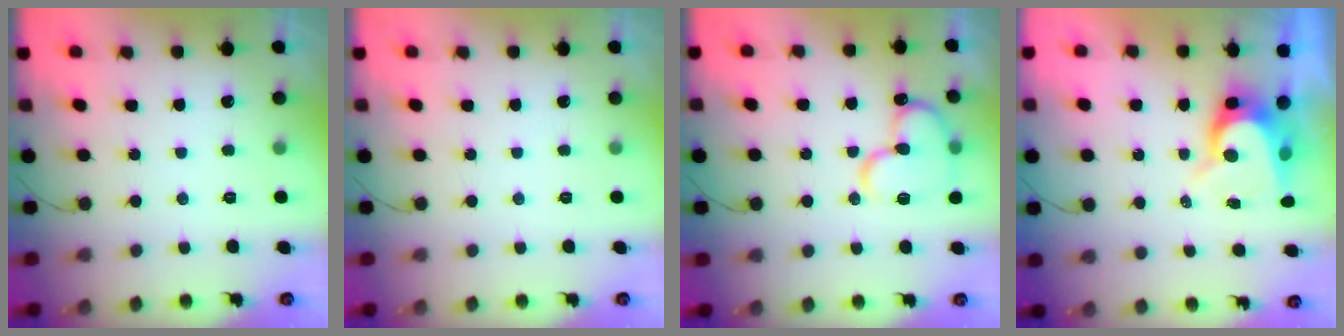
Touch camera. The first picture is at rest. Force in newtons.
{"total": 0.0}
{"total": 14.9, "press": 14.8, "slide": 2.0}
{"total": 8.2, "press": 8.2, "slide": 0.5}